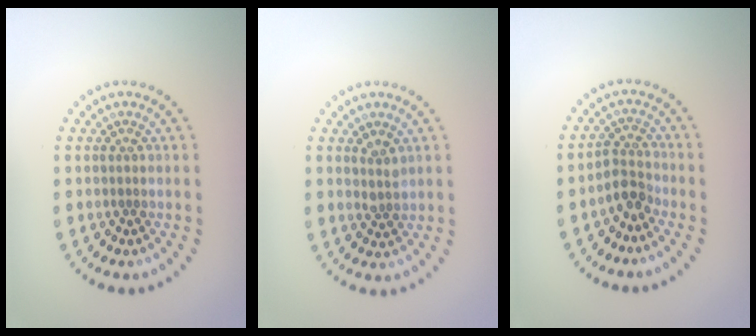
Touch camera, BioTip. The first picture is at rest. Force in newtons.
{"total": 1.2, "press": 1.0, "slide": 0.7}
{"total": 2.4, "press": 1.8, "slide": 1.6}